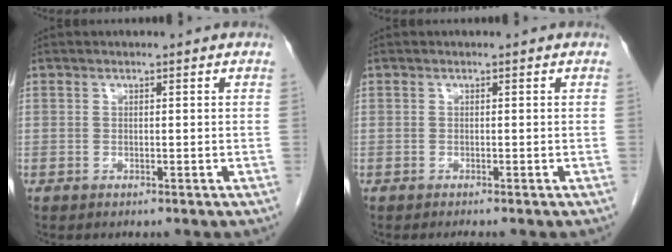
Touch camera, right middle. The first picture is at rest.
{"total": 1.2, "force": [-1.0, -0.1, 0.6], "torque": [-0.006, 0.000, -0.014]}